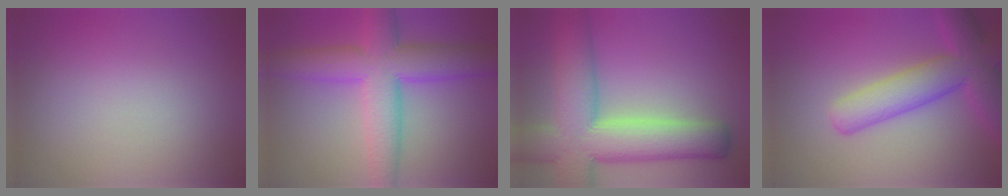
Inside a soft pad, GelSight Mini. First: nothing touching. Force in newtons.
{"total": 8.6, "press": 8.6, "slide": 0.5}
{"total": 11.7, "press": 11.7, "slide": 0.7}
{"total": 7.7, "press": 7.7, "slide": 0.4}